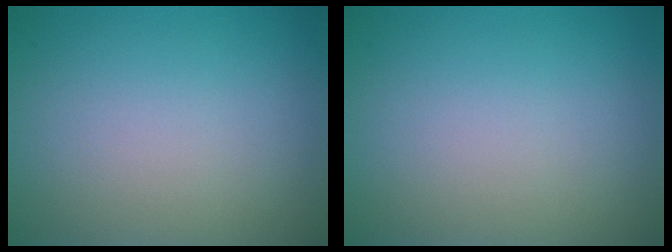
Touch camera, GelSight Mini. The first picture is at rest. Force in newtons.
{"total": 0.0}